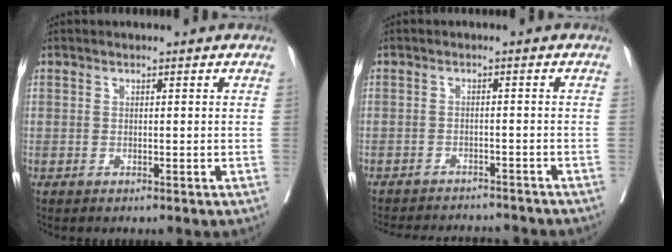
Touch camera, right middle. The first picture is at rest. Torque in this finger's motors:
{"motor_torque": [0.34, -0.53, 0.11, 0.05]}